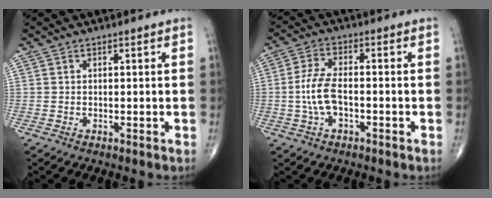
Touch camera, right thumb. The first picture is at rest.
{"total": 6.7, "force": [-1.3, 3.2, 5.7], "torque": [-0.128, 0.019, -0.027]}